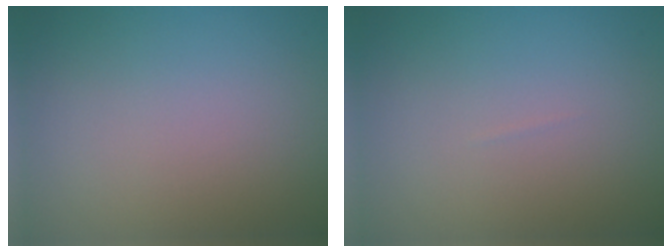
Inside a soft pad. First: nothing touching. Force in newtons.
{"total": 0.0}